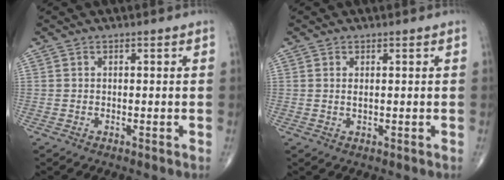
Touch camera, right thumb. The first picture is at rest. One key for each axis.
{"total": 1.0, "fx": 0.3, "fy": 0.3, "fz": 0.9, "tx": -0.017, "ty": -0.002, "tz": 0.007}